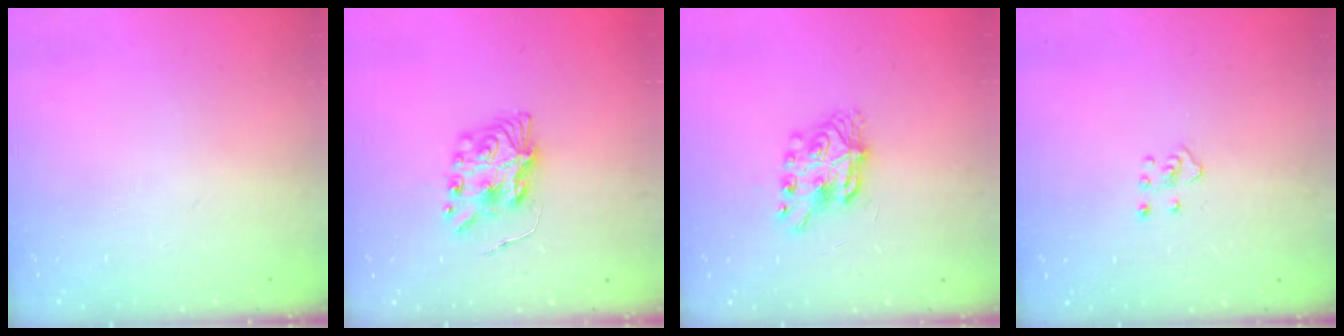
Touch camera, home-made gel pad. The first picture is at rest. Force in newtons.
{"total": 8.7, "press": 8.7, "slide": 0.3}
{"total": 8.6, "press": 8.5, "slide": 0.8}
{"total": 3.4, "press": 3.3, "slide": 0.6}